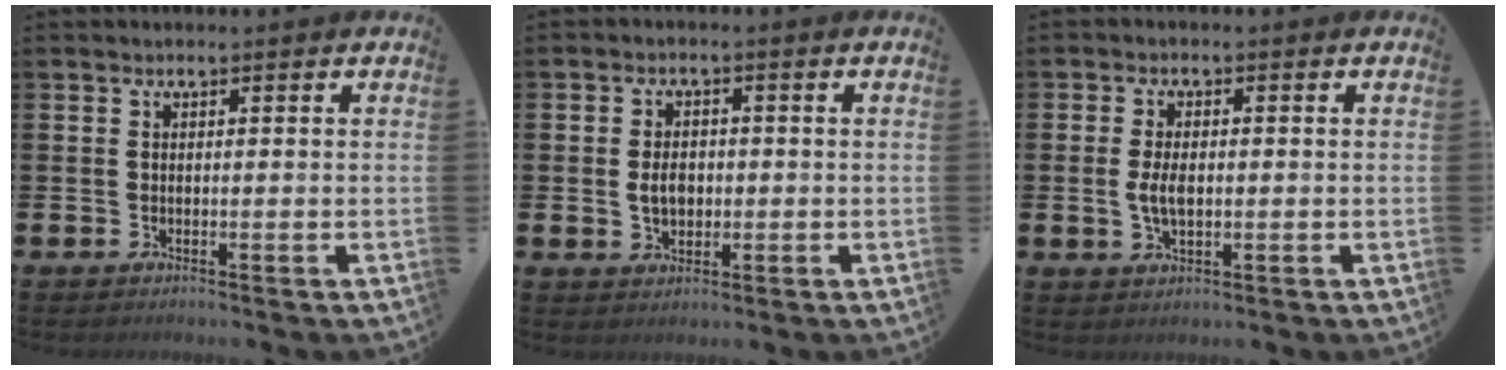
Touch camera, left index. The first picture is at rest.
{"total": 3.3, "force": [0.0, 2.3, 2.3], "torque": [-0.025, -0.001, -0.007]}
{"total": 3.6, "force": [0.0, 1.8, 3.0], "torque": [-0.052, -0.002, -0.008]}